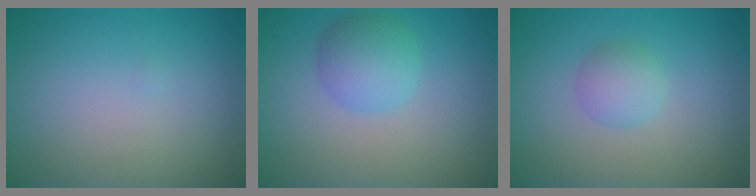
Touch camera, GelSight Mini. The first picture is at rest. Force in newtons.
{"total": 3.5, "press": 3.5, "slide": 0.0}
{"total": 2.0, "press": 2.0, "slide": 0.0}